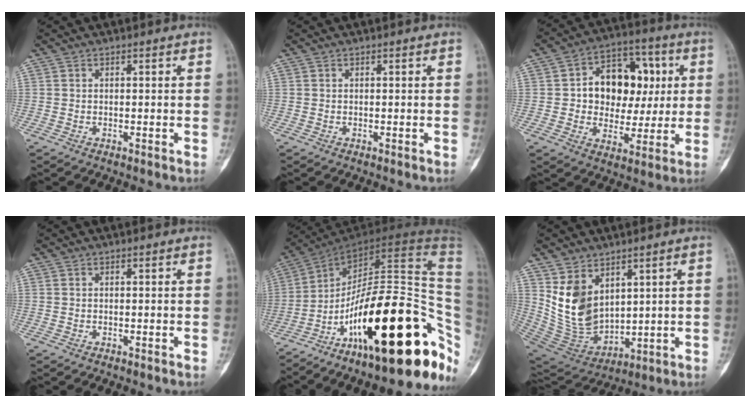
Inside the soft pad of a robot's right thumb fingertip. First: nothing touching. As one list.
[{"total": 0.0}, {"total": 15.4, "force": [2.2, 11.5, 10.1], "torque": [-0.095, 0.018, 0.034]}, {"total": 0.0}, {"total": 31.5, "force": [-10.0, 10.7, 27.9], "torque": [-0.326, 0.087, -0.151]}, {"total": 12.6, "force": [5.0, 8.3, 8.0], "torque": [-0.123, -0.036, 0.127]}]